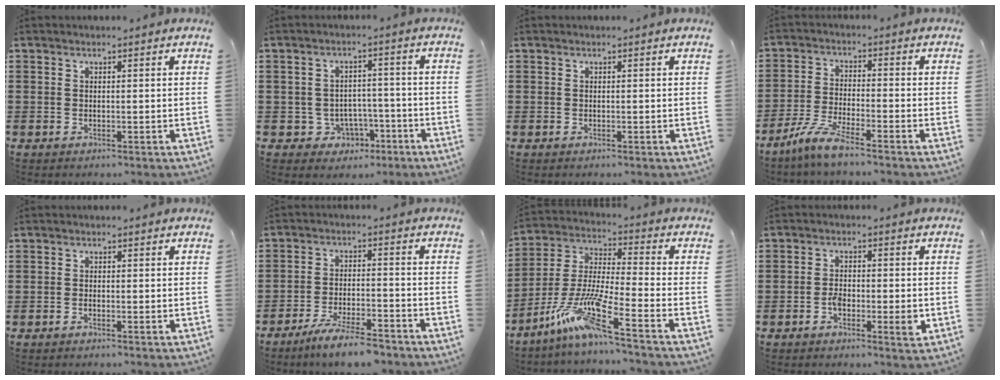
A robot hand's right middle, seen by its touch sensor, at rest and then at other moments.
{"total": 3.8, "force": [-2.2, 2.9, 0.9], "torque": [-0.031, 0.006, -0.044]}
{"total": 0.0}
{"total": 5.8, "force": [-4.8, 0.1, 3.2], "torque": [-0.088, -0.019, -0.096]}
{"total": 0.6, "force": [-0.4, 0.2, 0.5], "torque": [-0.011, -0.002, -0.007]}
{"total": 6.8, "force": [-6.0, 0.4, 3.1], "torque": [-0.066, -0.007, -0.115]}
{"total": 10.8, "force": [-7.4, 0.4, 7.8], "torque": [-0.177, -0.019, -0.155]}
{"total": 3.8, "force": [-1.4, 1.5, 3.3], "torque": [-0.061, 0.003, -0.025]}